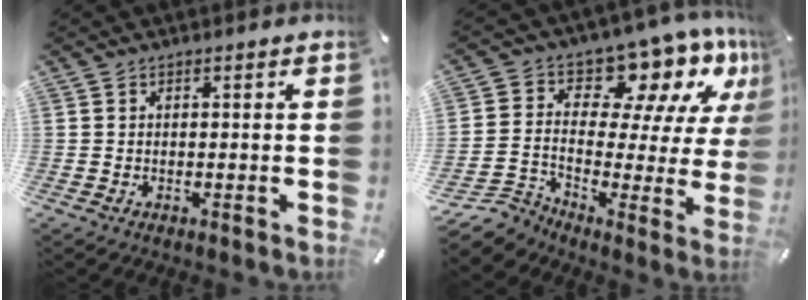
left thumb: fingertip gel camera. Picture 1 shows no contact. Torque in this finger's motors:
{"motor_torque": [0.96, 1.58, 0.25, 0.04, -0.01]}